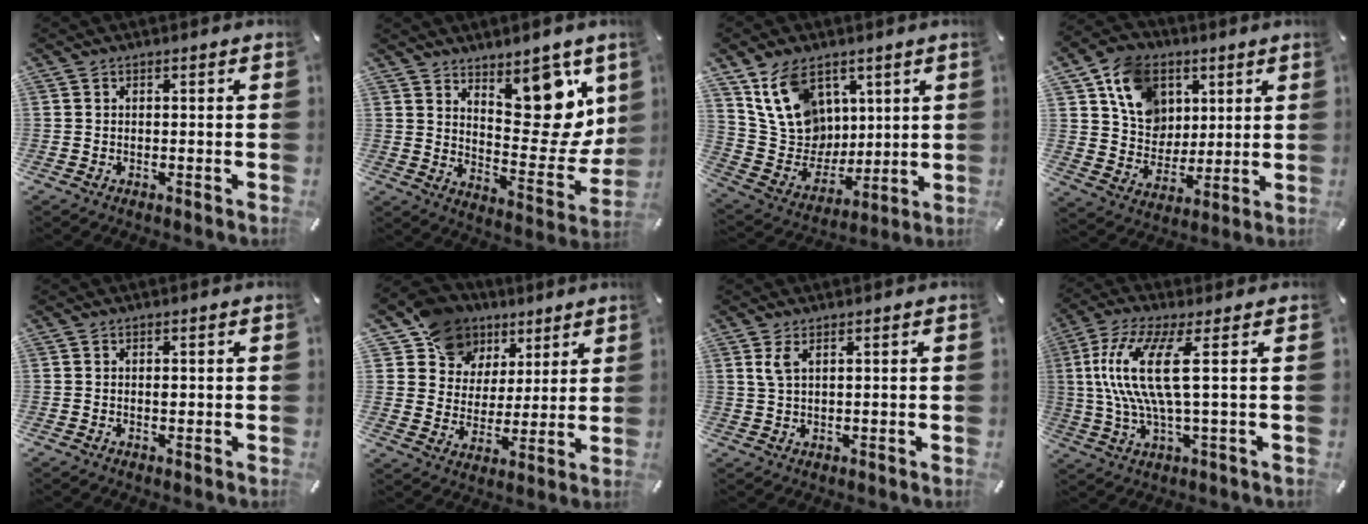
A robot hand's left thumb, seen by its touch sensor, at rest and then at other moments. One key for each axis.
{"total": 15.4, "fx": 9.9, "fy": 7.8, "fz": 8.9, "tx": -0.090, "ty": -0.088, "tz": 0.173}
{"total": 16.1, "fx": 8.0, "fy": 12.2, "fz": 6.6, "tx": -0.137, "ty": -0.032, "tz": 0.167}
{"total": 13.3, "fx": 5.1, "fy": 11.3, "fz": 4.7, "tx": -0.089, "ty": -0.008, "tz": 0.102}
{"total": 0.7, "fx": 0.0, "fy": 0.4, "fz": 0.6, "tx": -0.004, "ty": -0.003, "tz": -0.003}
{"total": 12.4, "fx": 7.6, "fy": 9.7, "fz": 2.0, "tx": -0.051, "ty": -0.048, "tz": 0.147}
{"total": 2.7, "fx": 1.3, "fy": 0.9, "fz": 2.2, "tx": -0.047, "ty": 0.004, "tz": 0.022}
{"total": 14.5, "fx": 2.4, "fy": 3.3, "fz": 14.0, "tx": -0.296, "ty": -0.013, "tz": 0.030}